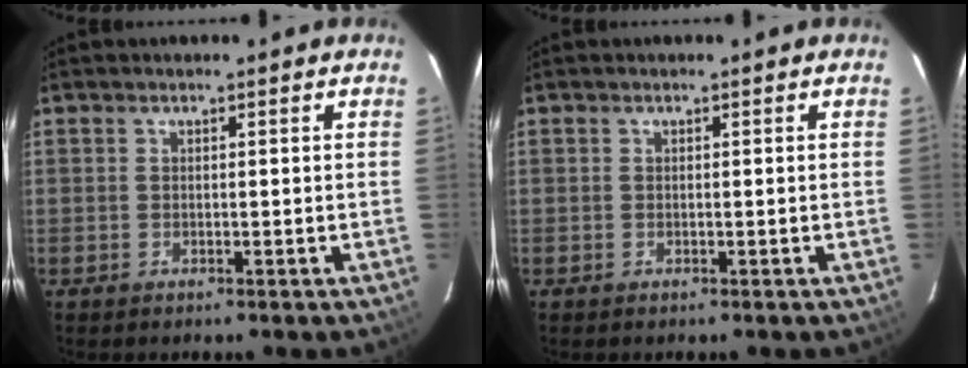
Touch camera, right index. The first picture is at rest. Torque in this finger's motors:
{"motor_torque": [0.00, 0.00, 0.00, 0.00]}